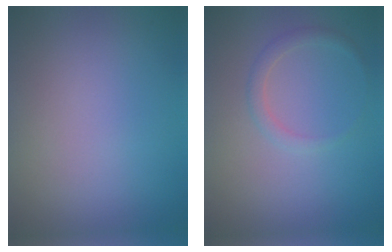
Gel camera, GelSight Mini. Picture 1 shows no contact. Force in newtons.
{"total": 1.3, "press": 1.3, "slide": 0.1}